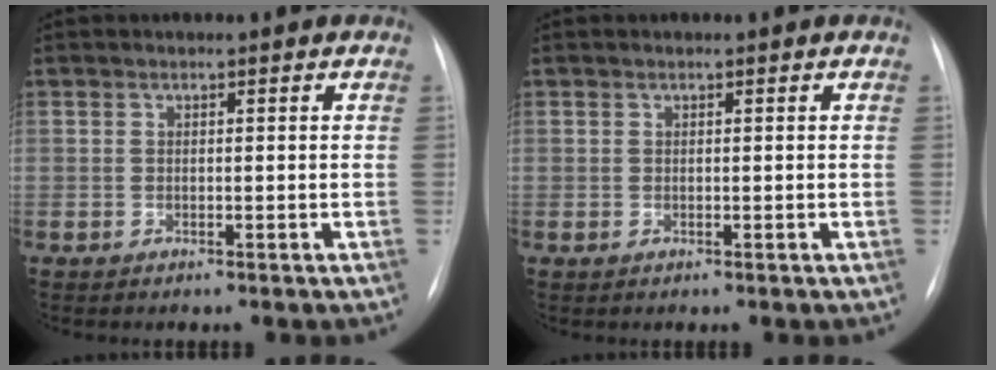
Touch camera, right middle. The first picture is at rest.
{"total": 0.0}